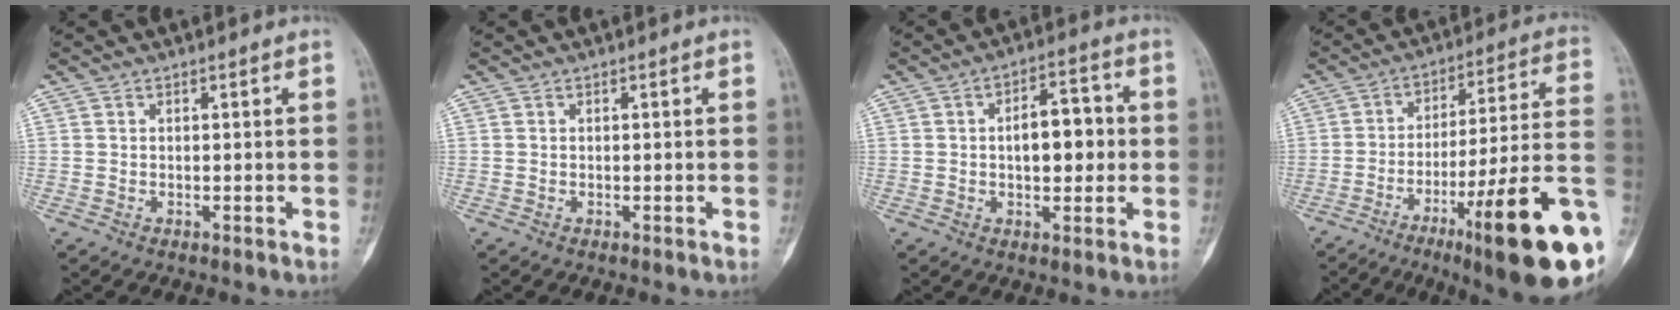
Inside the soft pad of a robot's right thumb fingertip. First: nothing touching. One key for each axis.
{"total": 0.0}
{"total": 8.7, "fx": 0.3, "fy": 4.6, "fz": 7.4, "tx": -0.088, "ty": 0.017, "tz": 0.001}
{"total": 24.5, "fx": -8.9, "fy": 3.2, "fz": 22.5, "tx": -0.280, "ty": 0.032, "tz": -0.130}